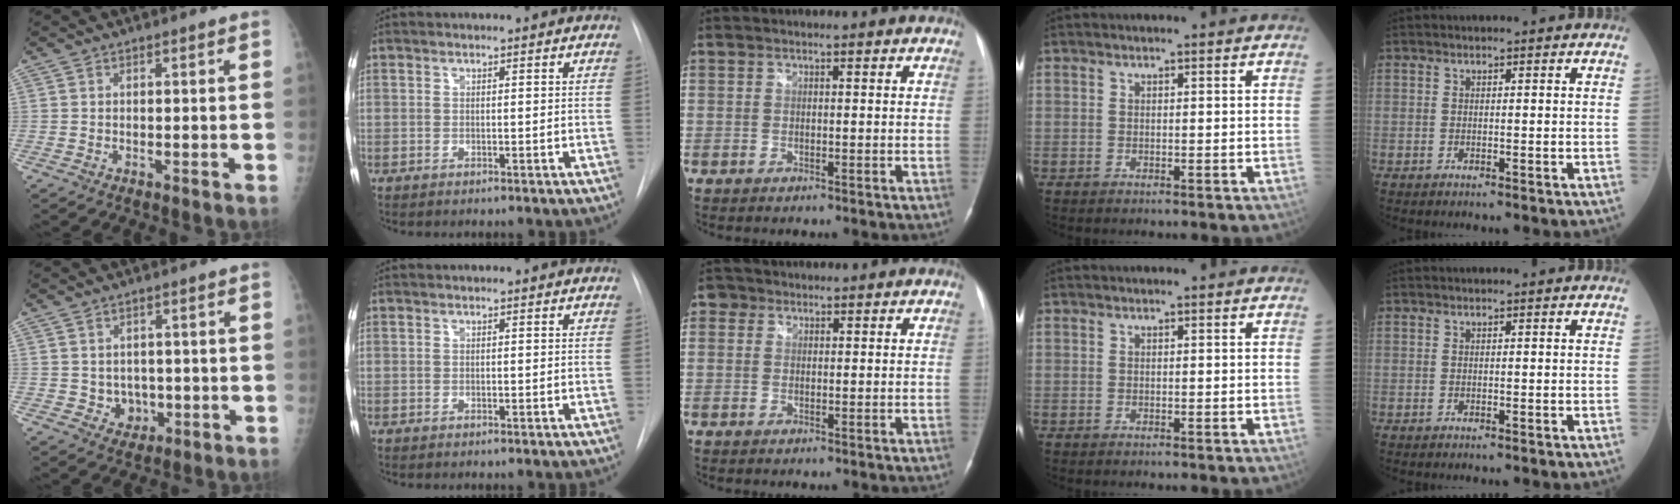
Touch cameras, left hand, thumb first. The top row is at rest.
{"thumb": {"total": 4.0, "force": [-0.3, 3.6, 1.5], "torque": [-0.002, 0.002, 0.004]}, "middle": {"total": 1.8, "force": [0.9, 1.6, 0.3], "torque": [0.001, 0.006, 0.010]}}